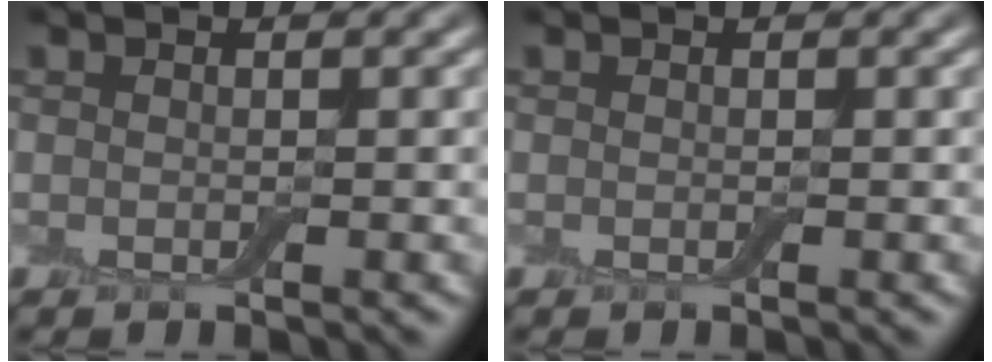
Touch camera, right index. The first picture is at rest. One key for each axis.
{"total": 0.0}